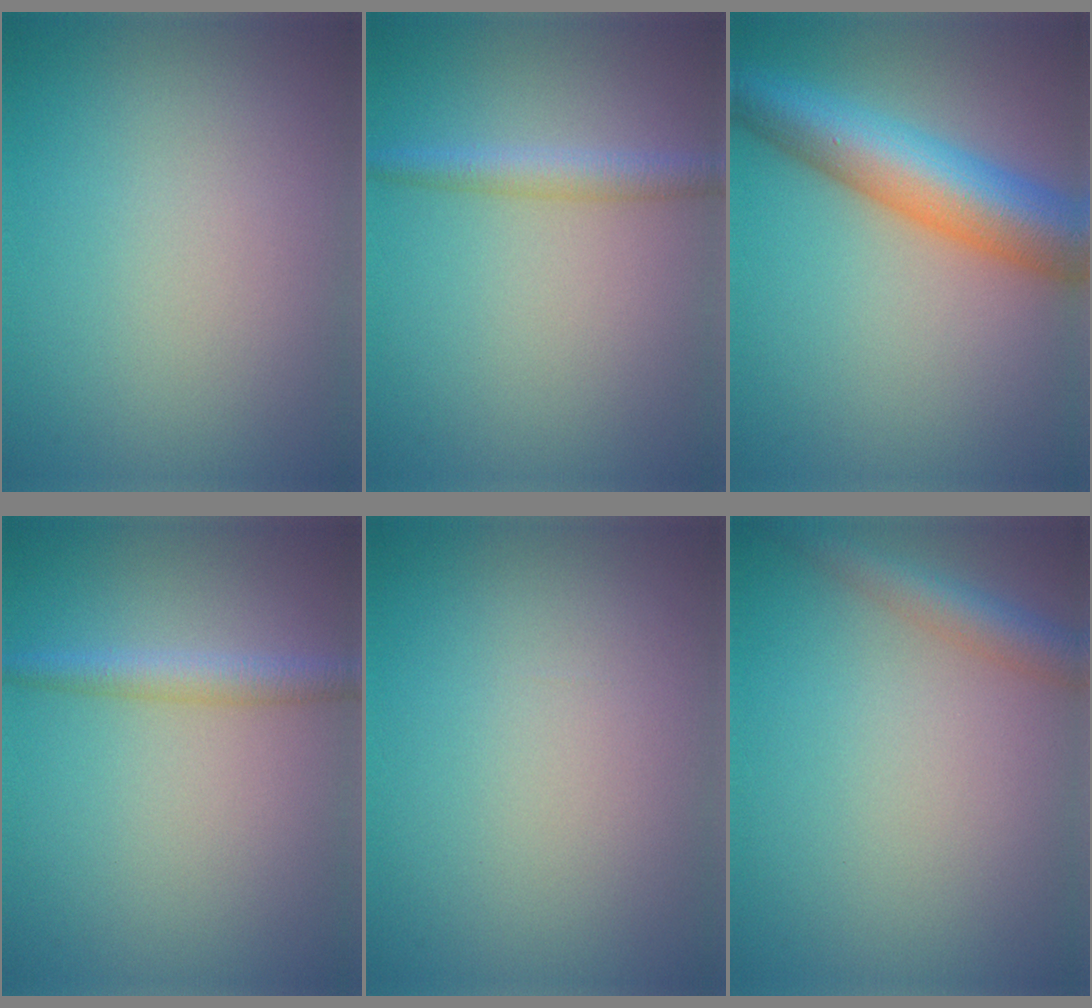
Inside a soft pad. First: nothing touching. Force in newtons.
{"total": 2.3, "press": 2.3, "slide": 0.1}
{"total": 9.3, "press": 9.3, "slide": 0.3}
{"total": 2.3, "press": 2.3, "slide": 0.1}
{"total": 0.0}
{"total": 3.0, "press": 3.0, "slide": 0.1}